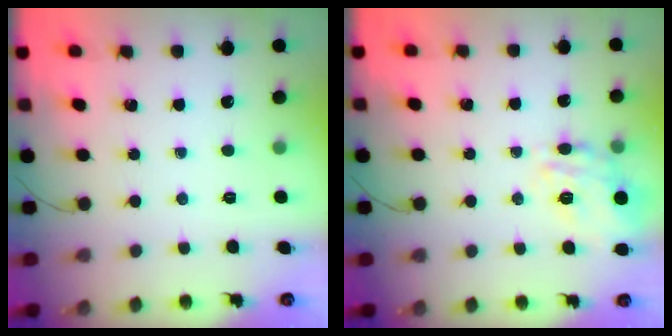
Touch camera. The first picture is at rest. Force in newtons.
{"total": 17.4, "press": 17.3, "slide": 1.9}